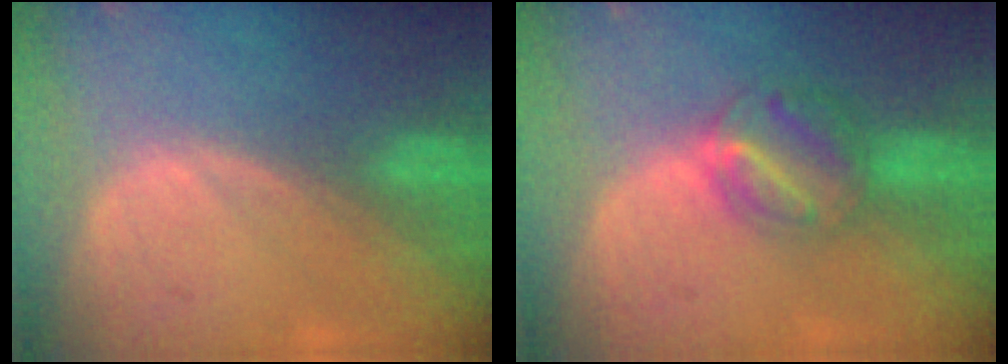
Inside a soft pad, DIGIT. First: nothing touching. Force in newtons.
{"total": 6.3, "press": 5.6, "slide": 2.8}